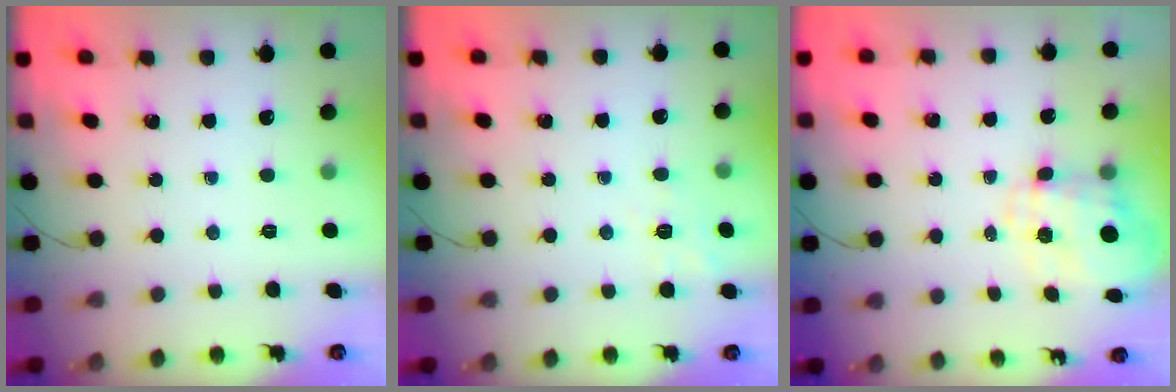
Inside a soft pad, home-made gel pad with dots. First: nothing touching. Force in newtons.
{"total": 2.2, "press": 0.8, "slide": 2.1}
{"total": 3.4, "press": 3.2, "slide": 1.2}